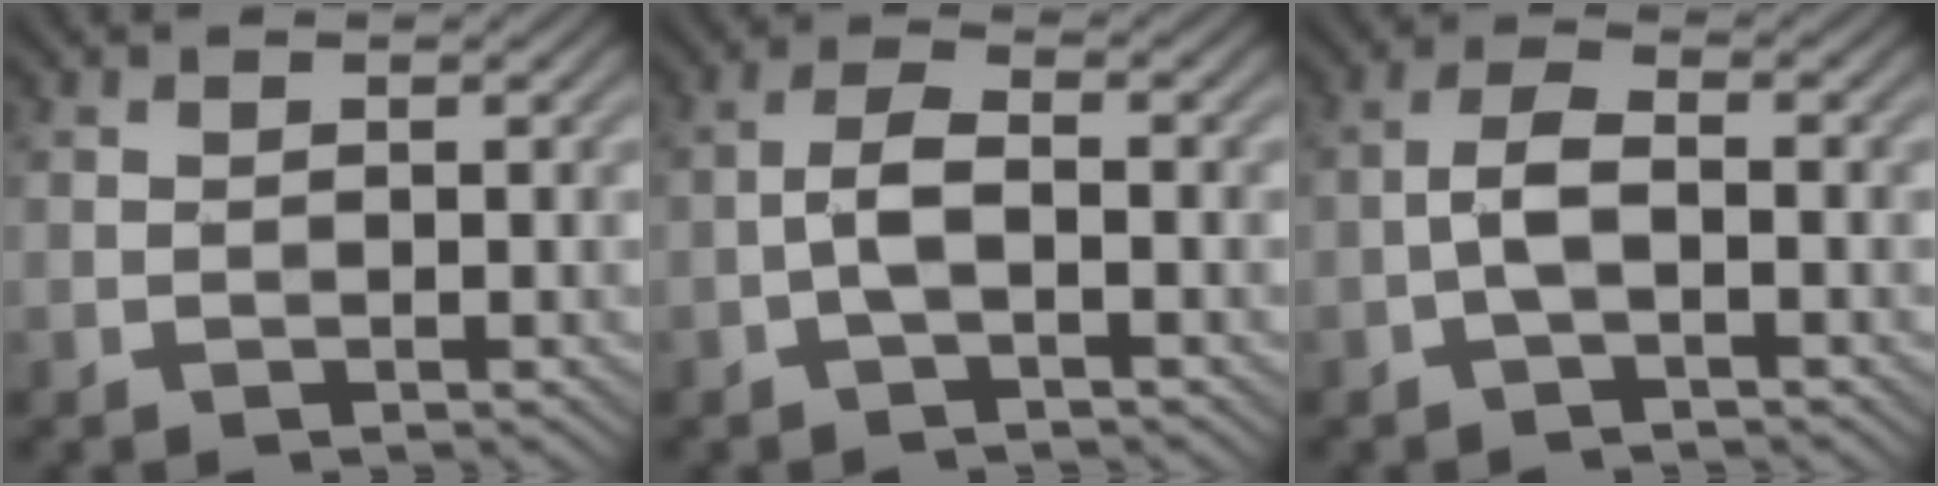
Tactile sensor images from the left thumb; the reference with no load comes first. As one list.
[{"total": 3.3, "force": [-1.2, 1.0, 2.9], "torque": [-0.064, 0.007, -0.031]}, {"total": 3.3, "force": [-1.2, 1.1, 2.9], "torque": [-0.065, 0.007, -0.031]}]